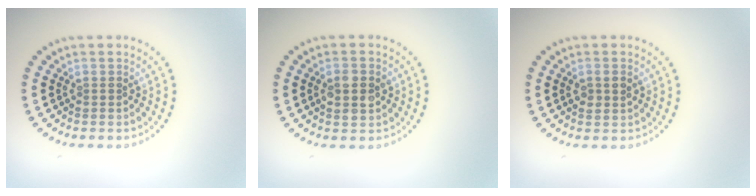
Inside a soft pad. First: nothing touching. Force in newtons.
{"total": 2.6, "press": 2.6, "slide": 0.1}
{"total": 1.5, "press": 1.5, "slide": 0.1}